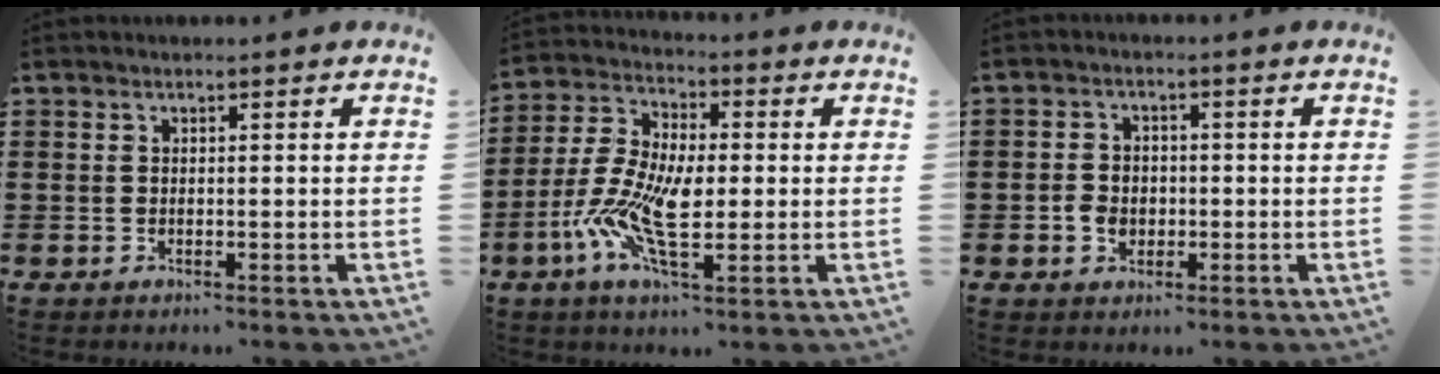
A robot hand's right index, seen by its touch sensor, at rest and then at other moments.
{"total": 10.1, "force": [-2.4, 4.4, 8.7], "torque": [-0.205, -0.012, -0.049]}
{"total": 3.2, "force": [-0.8, 2.5, 1.8], "torque": [-0.047, 0.001, -0.017]}